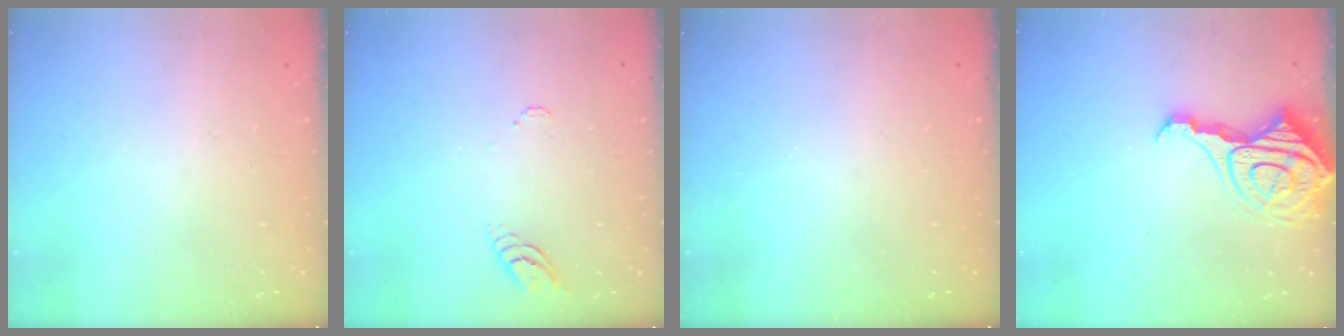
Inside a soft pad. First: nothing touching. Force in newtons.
{"total": 4.9, "press": 4.9, "slide": 0.4}
{"total": 0.0}
{"total": 14.6, "press": 14.5, "slide": 1.4}